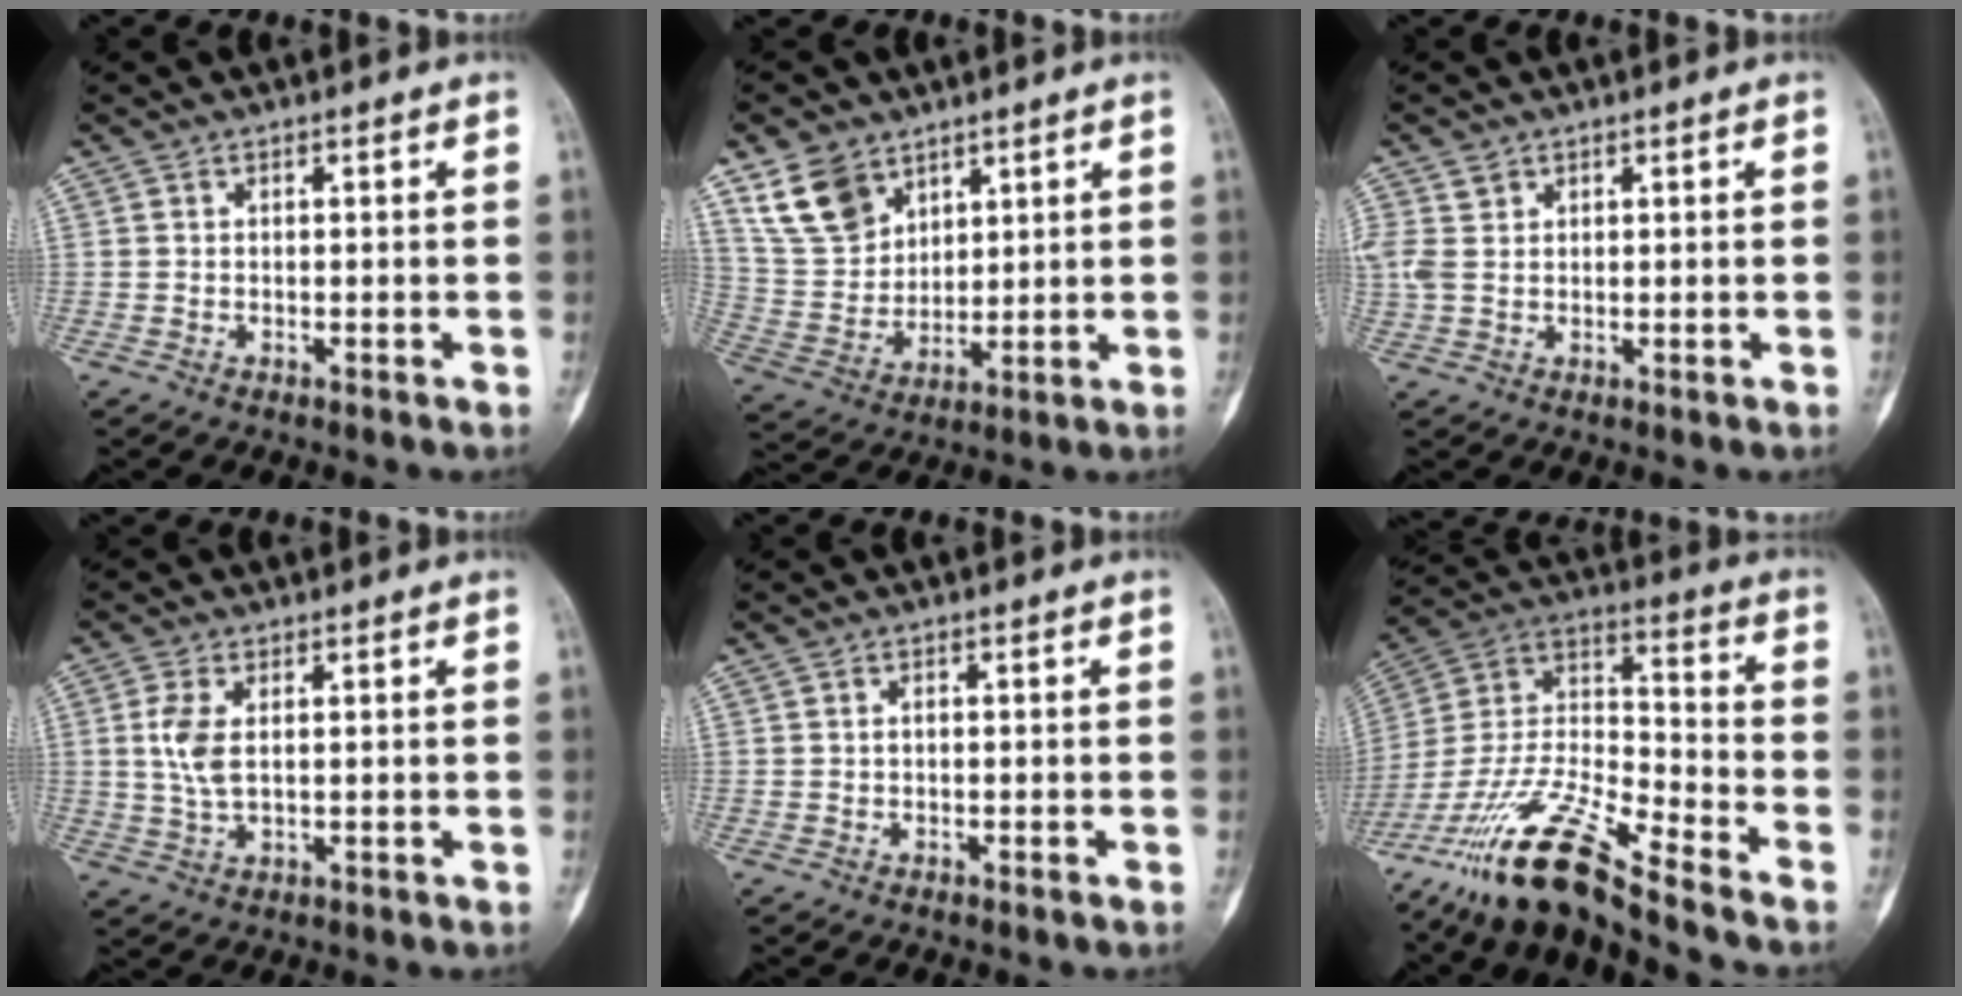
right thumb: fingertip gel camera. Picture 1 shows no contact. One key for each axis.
{"total": 10.9, "fx": 6.9, "fy": 7.3, "fz": 4.3, "tx": -0.069, "ty": -0.029, "tz": 0.146}
{"total": 4.4, "fx": 1.6, "fy": 3.3, "fz": 2.4, "tx": -0.058, "ty": 0.006, "tz": 0.042}
{"total": 5.6, "fx": 0.9, "fy": 2.8, "fz": 4.8, "tx": -0.108, "ty": -0.002, "tz": 0.018}
{"total": 0.6, "fx": -0.2, "fy": 0.2, "fz": 0.5, "tx": -0.012, "ty": 0.000, "tz": -0.004}
{"total": 18.1, "fx": -14.3, "fy": 2.3, "fz": 11.0, "tx": -0.226, "ty": 0.063, "tz": -0.271}